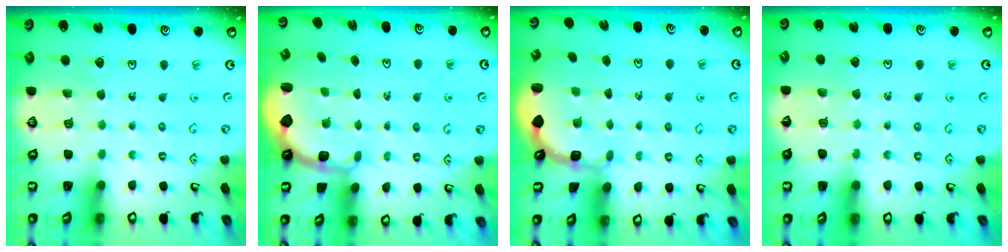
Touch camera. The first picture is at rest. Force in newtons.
{"total": 2.4, "press": 1.2, "slide": 2.1}
{"total": 2.4, "press": 1.8, "slide": 1.6}
{"total": 4.7, "press": 4.6, "slide": 0.8}